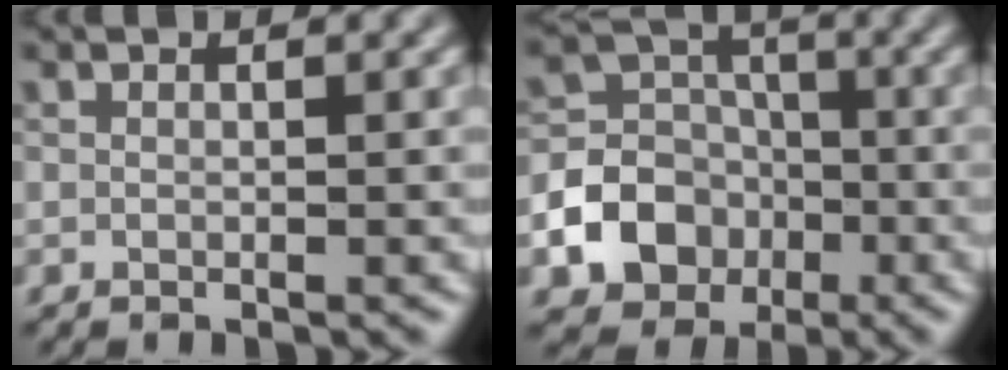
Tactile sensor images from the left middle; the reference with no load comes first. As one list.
[{"total": 7.2, "force": [-2.6, 6.1, 2.8], "torque": [-0.026, -0.003, -0.076]}]